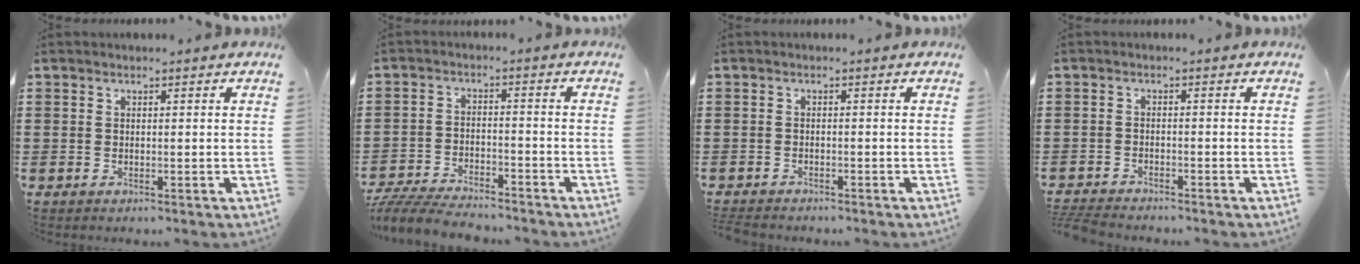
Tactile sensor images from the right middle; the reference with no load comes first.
{"total": 5.8, "force": [-5.6, 0.7, 1.4], "torque": [-0.036, 0.000, -0.112]}
{"total": 1.1, "force": [-1.1, 0.1, 0.1], "torque": [-0.006, -0.001, -0.022]}
{"total": 2.8, "force": [-2.8, 0.1, 0.4], "torque": [-0.022, -0.005, -0.063]}